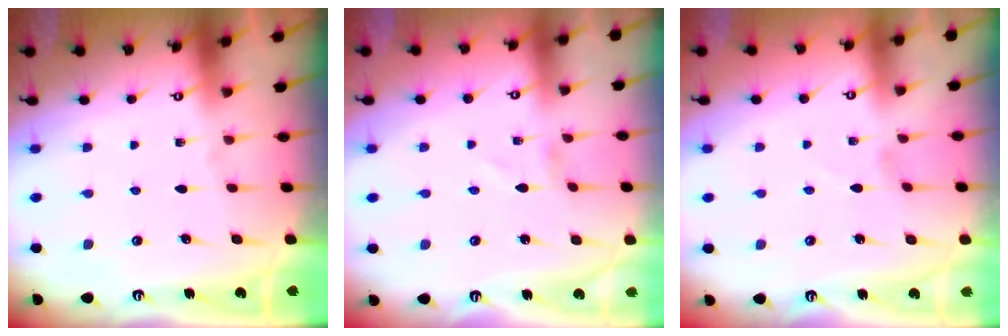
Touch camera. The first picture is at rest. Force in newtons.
{"total": 1.5, "press": 1.5, "slide": 0.1}
{"total": 1.1, "press": 1.1, "slide": 0.1}